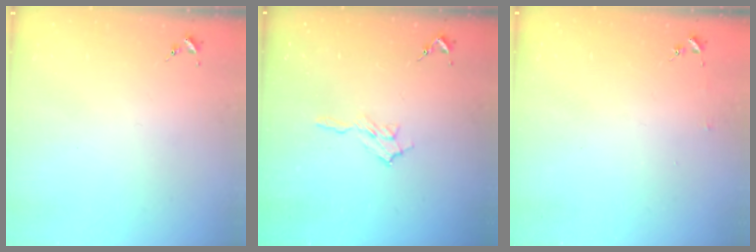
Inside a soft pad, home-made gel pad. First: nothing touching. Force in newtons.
{"total": 6.5, "press": 6.5, "slide": 0.8}
{"total": 2.5, "press": 2.5, "slide": 0.2}